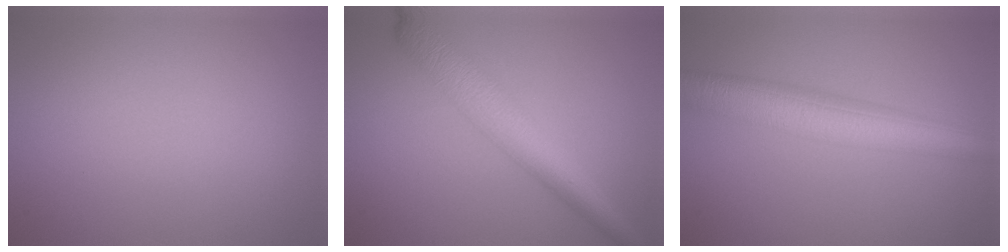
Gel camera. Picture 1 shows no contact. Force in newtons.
{"total": 5.0, "press": 5.0, "slide": 0.2}
{"total": 6.8, "press": 6.8, "slide": 0.1}